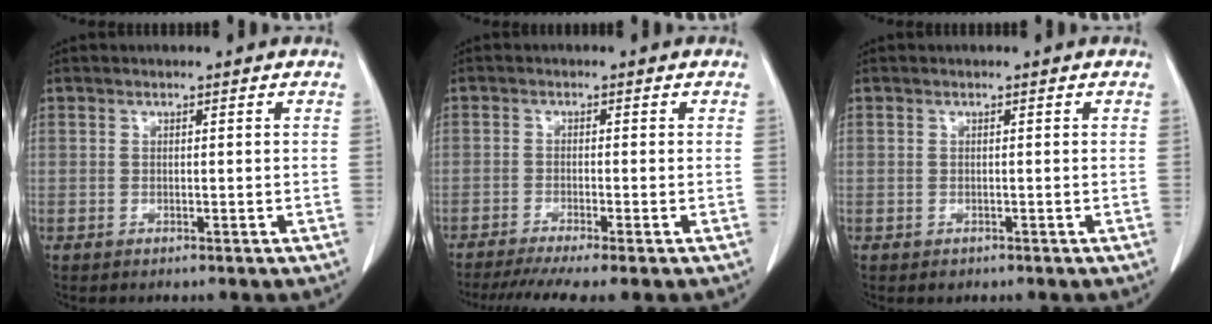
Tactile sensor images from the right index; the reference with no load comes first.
{"total": 7.6, "force": [-5.8, 0.1, 4.8], "torque": [-0.072, -0.012, -0.093]}
{"total": 0.6, "force": [-0.1, 0.6, 0.1], "torque": [0.001, 0.003, 0.001]}